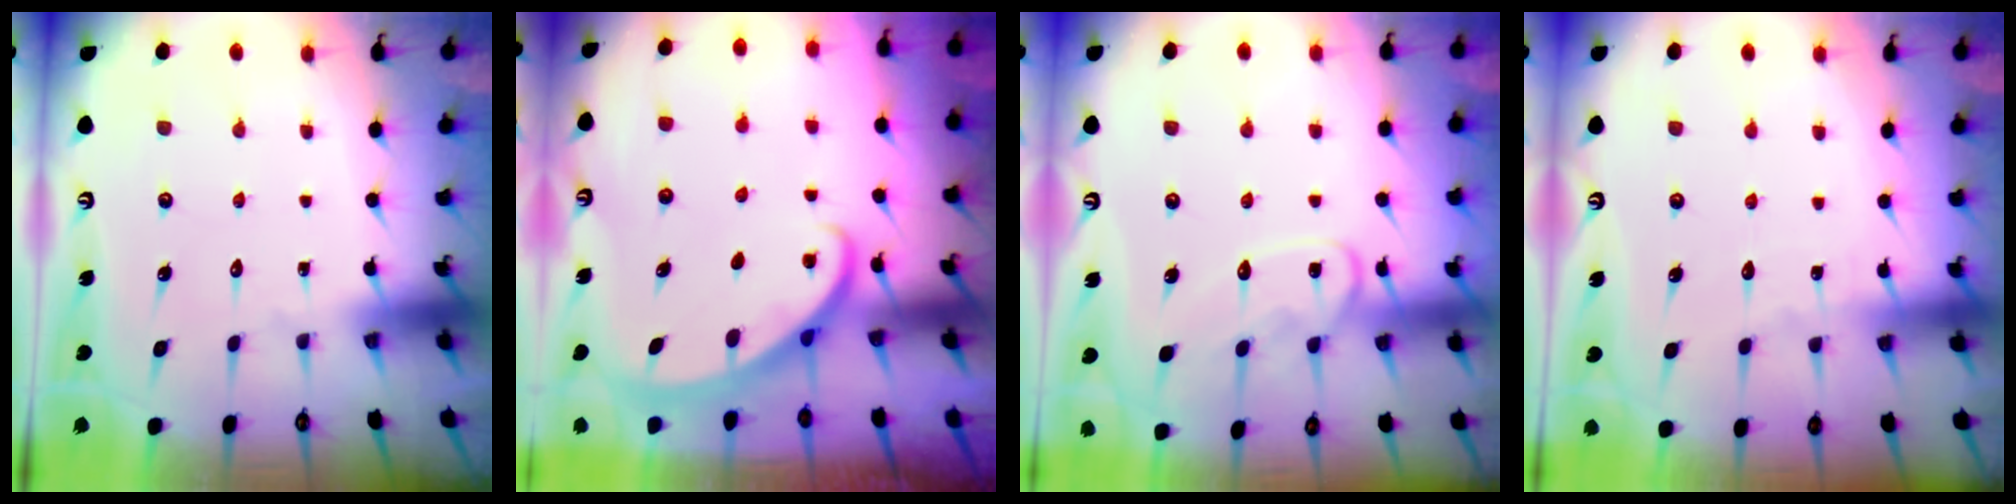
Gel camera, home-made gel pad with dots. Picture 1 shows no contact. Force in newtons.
{"total": 2.8, "press": 2.8, "slide": 0.1}
{"total": 10.0, "press": 10.0, "slide": 0.3}
{"total": 1.9, "press": 1.9, "slide": 0.2}